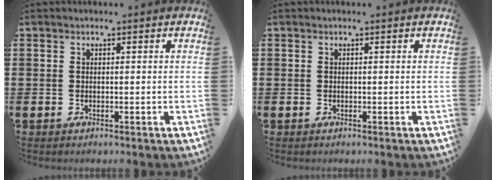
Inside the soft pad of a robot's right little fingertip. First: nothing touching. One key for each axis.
{"total": 0.0}